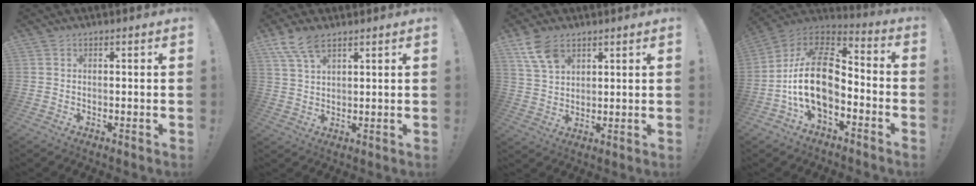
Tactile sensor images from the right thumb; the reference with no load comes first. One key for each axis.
{"total": 7.5, "fx": 5.0, "fy": 3.1, "fz": 4.6, "tx": -0.094, "ty": -0.014, "tz": 0.097}
{"total": 8.8, "fx": 5.2, "fy": 5.2, "fz": 4.8, "tx": -0.085, "ty": -0.017, "tz": 0.104}
{"total": 19.1, "fx": -3.3, "fy": 11.7, "fz": 14.7, "tx": -0.275, "ty": 0.024, "tz": -0.049}